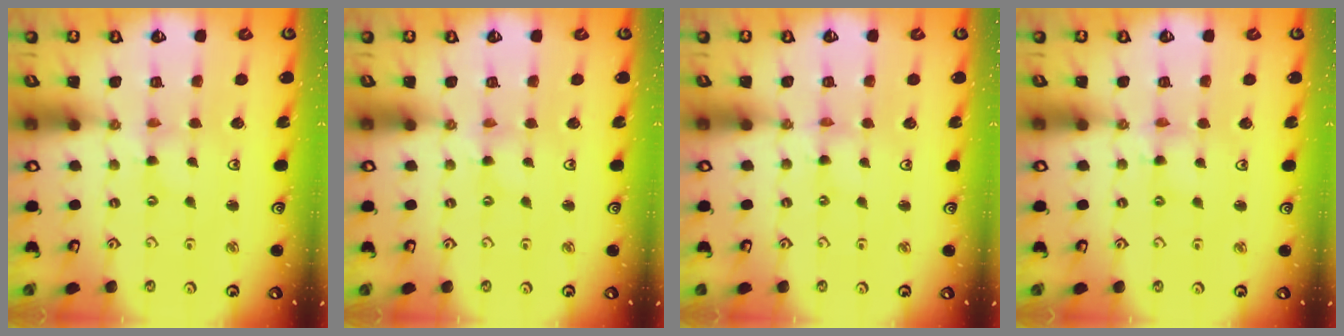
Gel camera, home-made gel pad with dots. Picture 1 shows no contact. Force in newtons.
{"total": 0.0}
{"total": 0.0}
{"total": 2.8, "press": 2.8, "slide": 0.3}